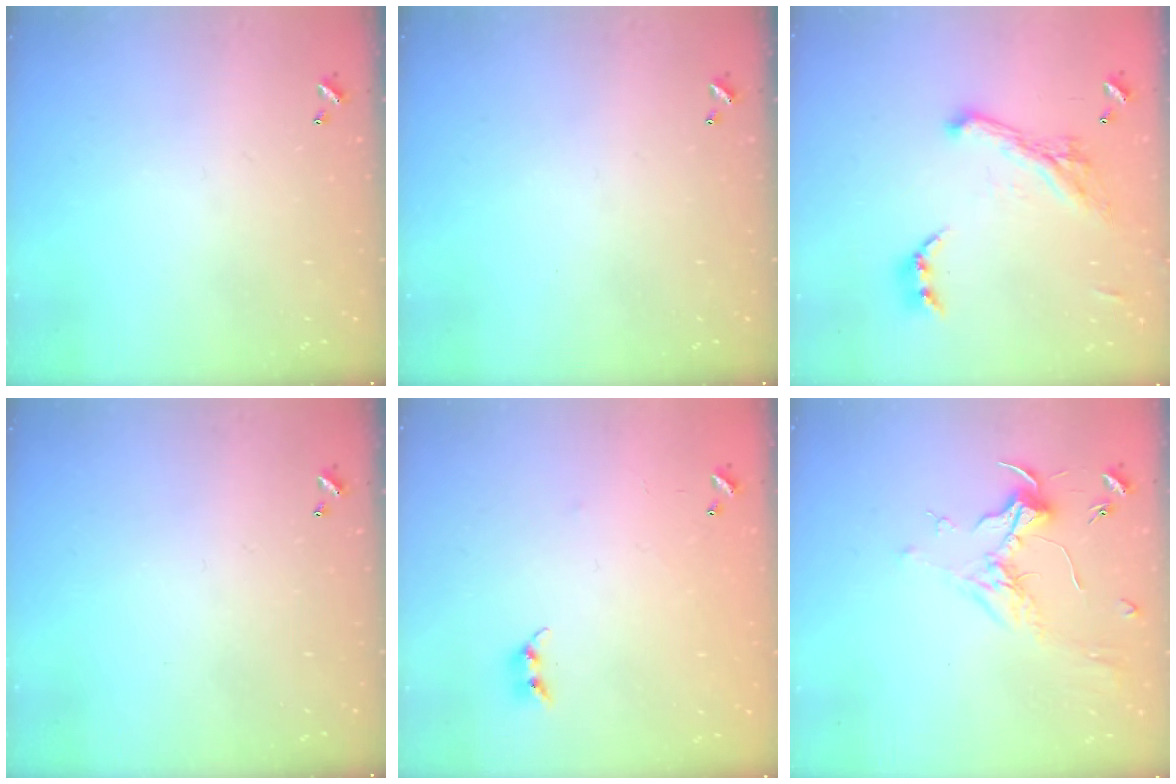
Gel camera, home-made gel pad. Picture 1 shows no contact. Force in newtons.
{"total": 0.0}
{"total": 4.2, "press": 4.1, "slide": 1.2}
{"total": 0.0}
{"total": 7.2, "press": 7.2, "slide": 0.6}
{"total": 1.9, "press": 1.7, "slide": 0.7}